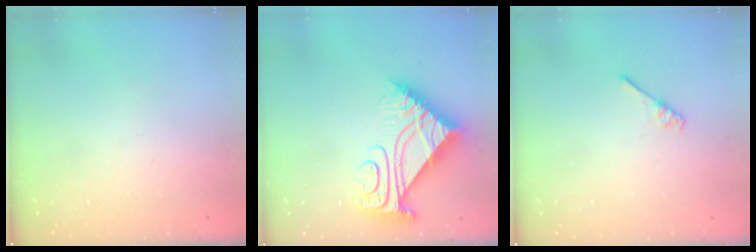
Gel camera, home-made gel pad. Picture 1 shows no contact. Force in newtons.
{"total": 12.1, "press": 12.1, "slide": 0.8}
{"total": 2.6, "press": 2.6, "slide": 0.3}